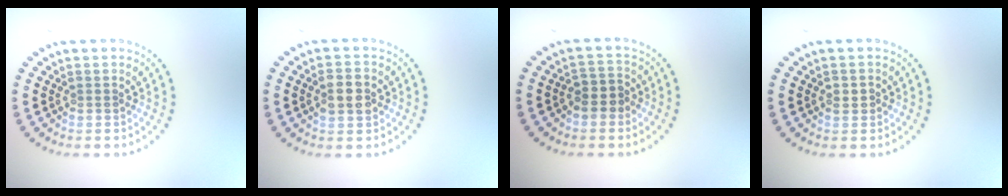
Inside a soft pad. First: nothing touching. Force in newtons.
{"total": 2.8, "press": 2.8, "slide": 0.3}
{"total": 2.1, "press": 2.0, "slide": 0.7}
{"total": 1.1, "press": 1.0, "slide": 0.2}